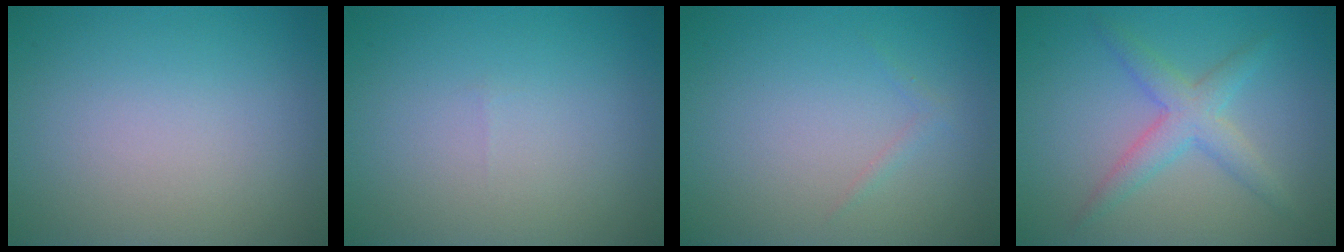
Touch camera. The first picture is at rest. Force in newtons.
{"total": 0.0}
{"total": 0.6, "press": 0.6, "slide": 0.0}
{"total": 2.3, "press": 2.3, "slide": 0.1}